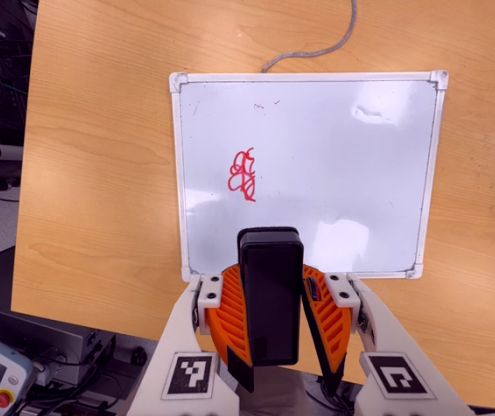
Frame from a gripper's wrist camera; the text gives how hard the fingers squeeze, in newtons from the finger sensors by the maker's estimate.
{"total": 9.2, "left": 8.9, "right": 9.5}